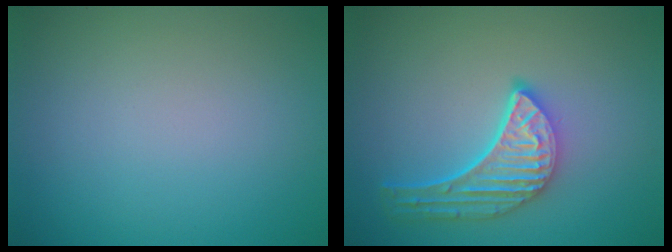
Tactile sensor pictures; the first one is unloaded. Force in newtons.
{"total": 5.0, "press": 3.9, "slide": 3.2}